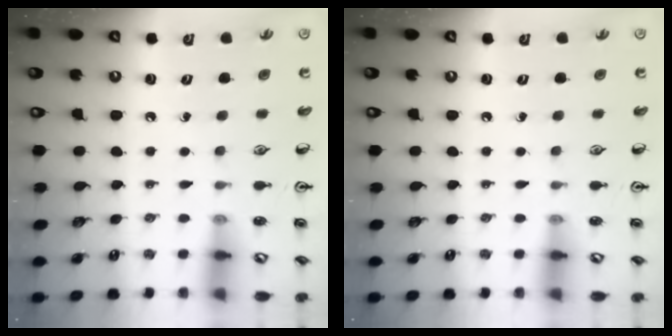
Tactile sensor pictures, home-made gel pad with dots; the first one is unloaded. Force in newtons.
{"total": 0.0}